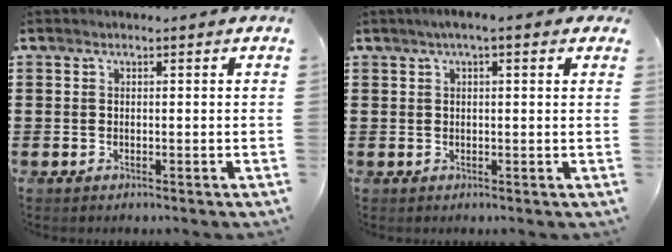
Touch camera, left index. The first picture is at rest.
{"total": 2.7, "force": [1.4, 0.4, 2.2], "torque": [-0.045, 0.006, 0.024]}